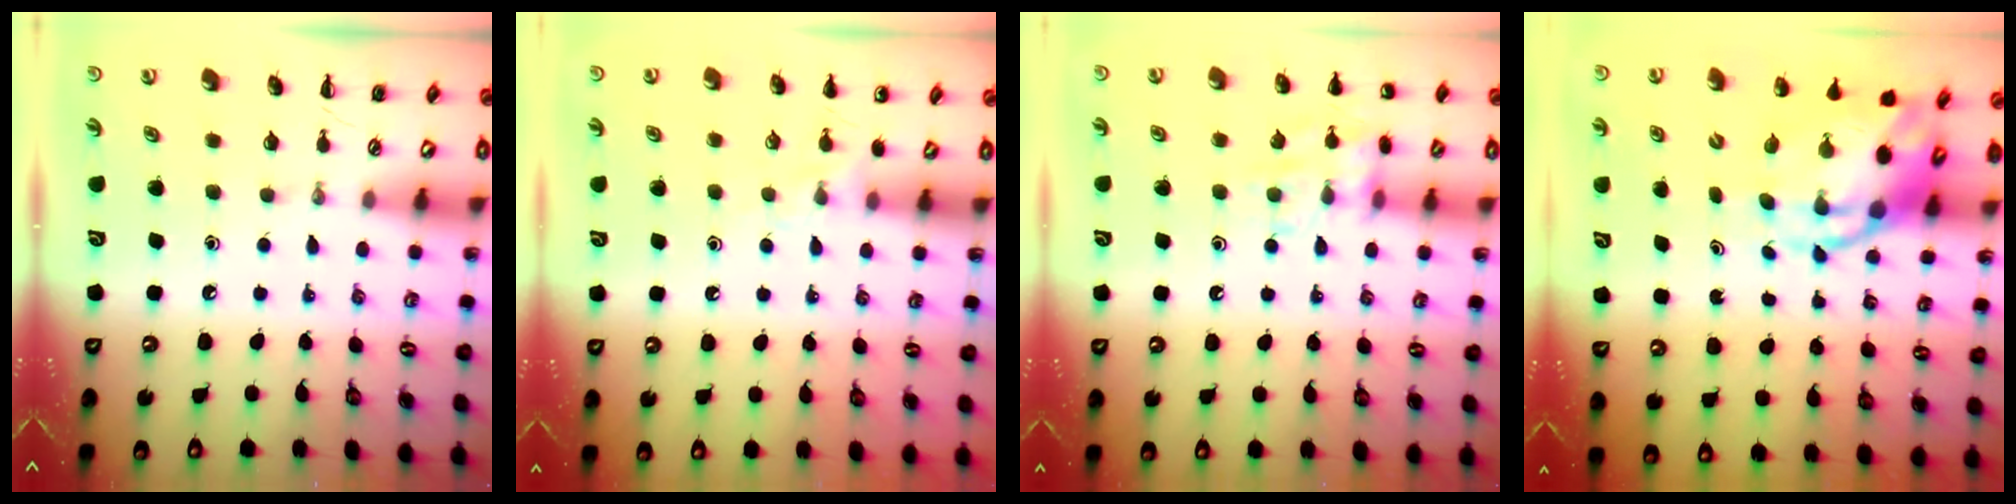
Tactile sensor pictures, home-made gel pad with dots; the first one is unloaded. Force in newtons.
{"total": 5.1, "press": 4.6, "slide": 2.1}
{"total": 12.5, "press": 12.5, "slide": 0.7}
{"total": 7.7, "press": 7.5, "slide": 2.1}